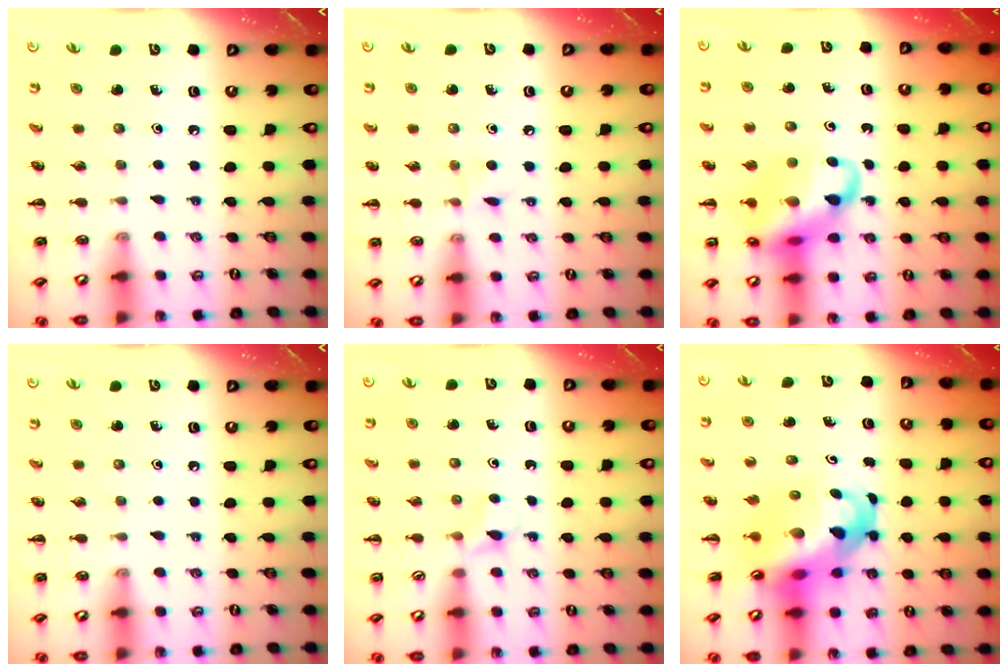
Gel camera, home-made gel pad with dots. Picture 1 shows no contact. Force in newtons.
{"total": 5.2, "press": 5.0, "slide": 1.5}
{"total": 15.5, "press": 15.4, "slide": 2.1}
{"total": 0.0}
{"total": 3.7, "press": 3.5, "slide": 1.3}
{"total": 8.9, "press": 8.5, "slide": 2.8}